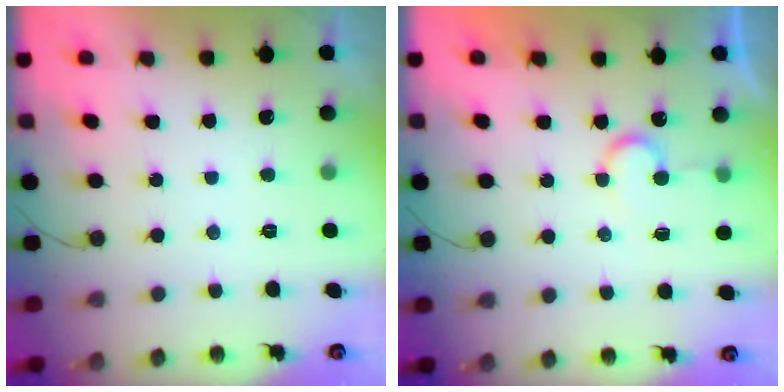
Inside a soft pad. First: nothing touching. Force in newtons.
{"total": 6.2, "press": 6.2, "slide": 0.4}